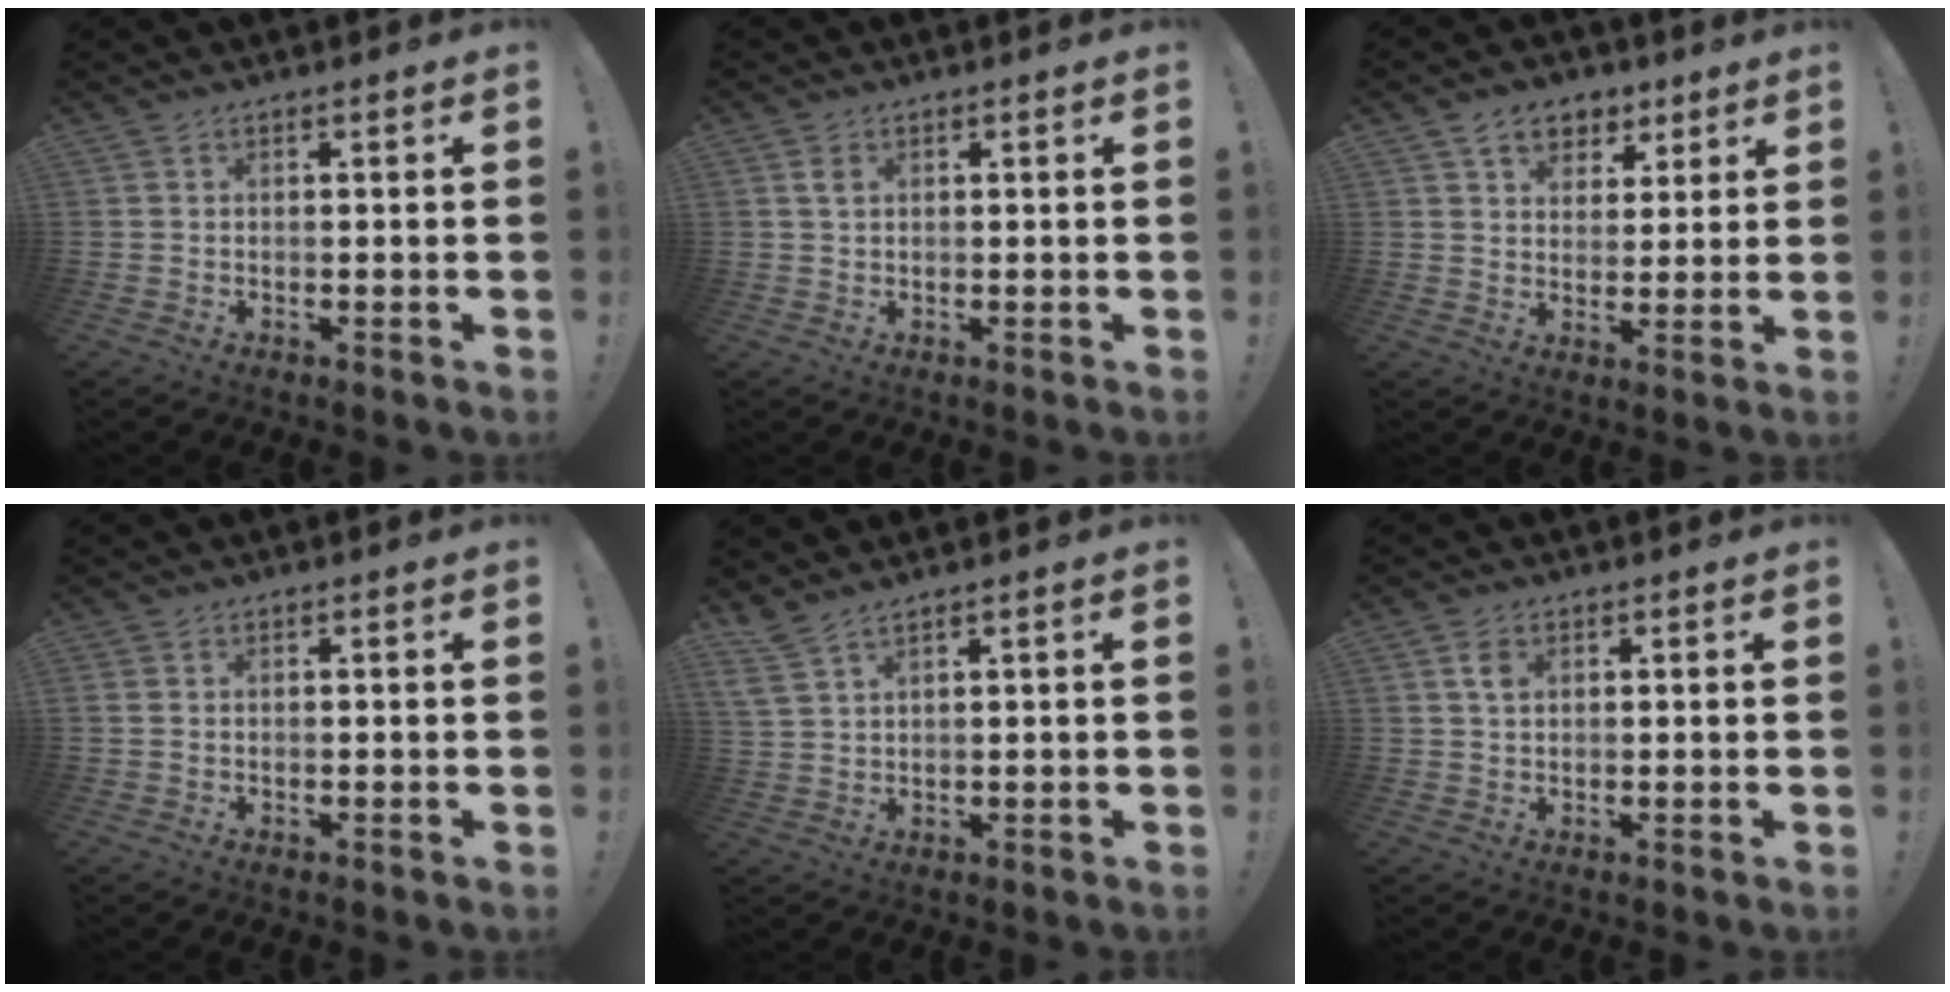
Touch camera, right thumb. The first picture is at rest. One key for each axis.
{"total": 1.9, "fx": 1.0, "fy": 1.2, "fz": 1.1, "tx": -0.012, "ty": -0.002, "tz": 0.015}
{"total": 9.1, "fx": 5.2, "fy": 6.6, "fz": 3.3, "tx": -0.046, "ty": -0.021, "tz": 0.102}
{"total": 0.9, "fx": 0.2, "fy": 0.8, "fz": 0.4, "tx": -0.016, "ty": 0.006, "tz": 0.006}
{"total": 4.8, "fx": 3.8, "fy": 0.7, "fz": 2.9, "tx": -0.060, "ty": -0.015, "tz": 0.072}
{"total": 3.2, "fx": 1.3, "fy": 2.2, "fz": 2.0, "tx": -0.018, "ty": -0.004, "tz": 0.018}